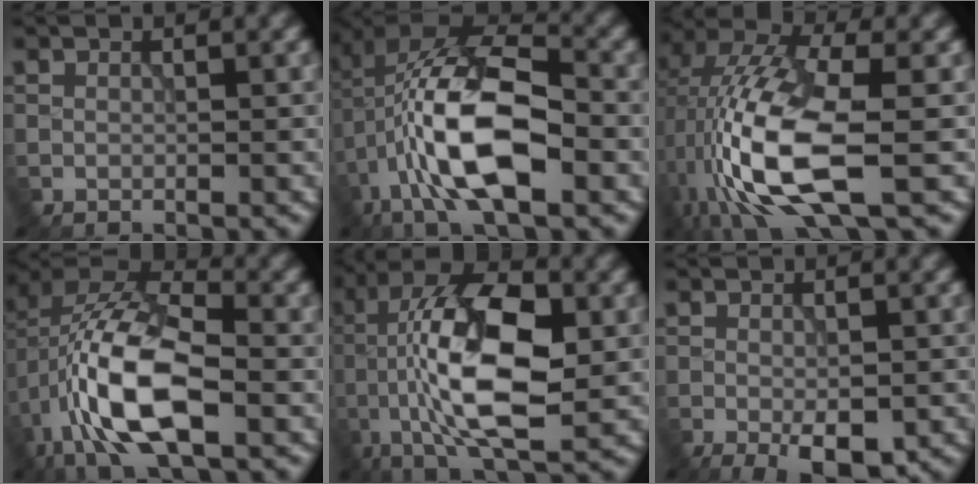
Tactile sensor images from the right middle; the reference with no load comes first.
{"total": 13.1, "force": [-3.0, 5.9, 11.4], "torque": [-0.213, 0.014, -0.067]}
{"total": 11.9, "force": [-2.7, 4.5, 10.7], "torque": [-0.229, 0.003, -0.052]}
{"total": 12.1, "force": [-2.9, 5.8, 10.2], "torque": [-0.201, 0.010, -0.065]}
{"total": 11.9, "force": [-1.8, 4.6, 10.8], "torque": [-0.202, 0.014, -0.037]}
{"total": 3.9, "force": [-1.8, 1.3, 3.2], "torque": [-0.050, -0.009, -0.024]}